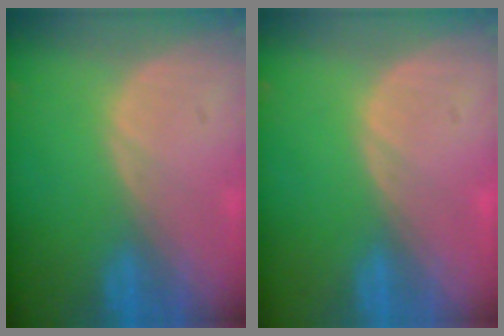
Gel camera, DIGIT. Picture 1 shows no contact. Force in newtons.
{"total": 0.0}